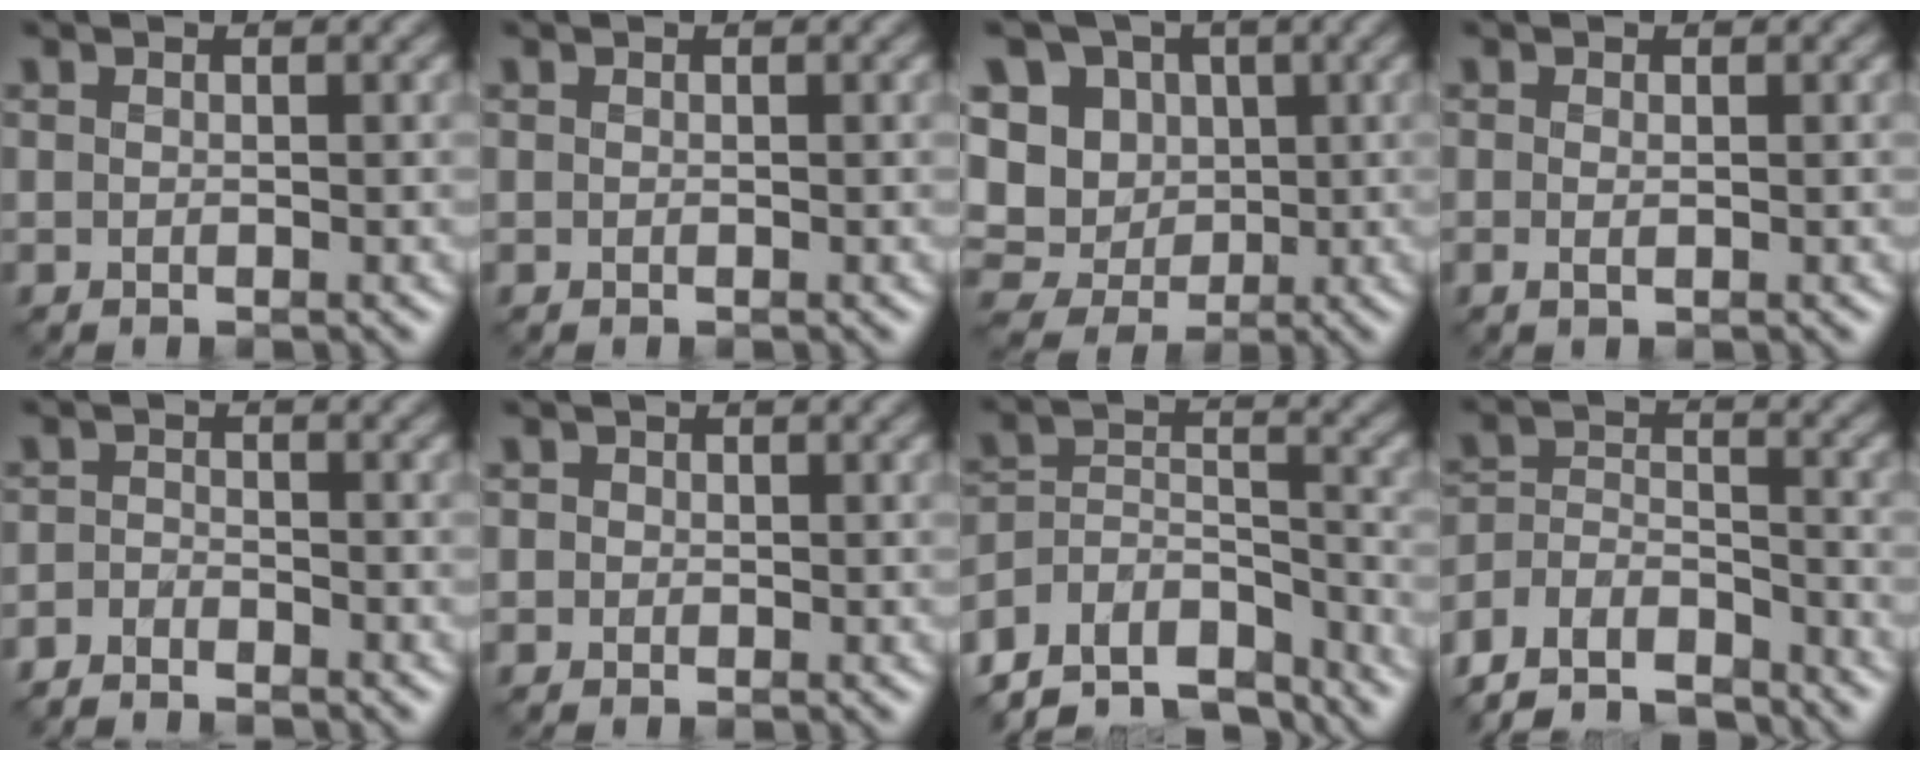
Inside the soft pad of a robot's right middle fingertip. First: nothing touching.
{"total": 0.0}
{"total": 11.9, "force": [1.8, 10.6, 5.0], "torque": [-0.127, 0.025, 0.013]}
{"total": 0.9, "force": [-0.1, 0.3, 0.8], "torque": [-0.021, 0.000, -0.002]}
{"total": 2.5, "force": [-2.4, 0.5, 0.3], "torque": [-0.006, 0.001, -0.054]}
{"total": 1.2, "force": [0.2, 1.1, 0.4], "torque": [0.004, 0.006, -0.006]}
{"total": 10.7, "force": [-9.2, 4.3, 3.3], "torque": [-0.059, 0.024, -0.145]}
{"total": 7.9, "force": [-6.9, 2.9, 2.7], "torque": [-0.054, 0.002, -0.136]}